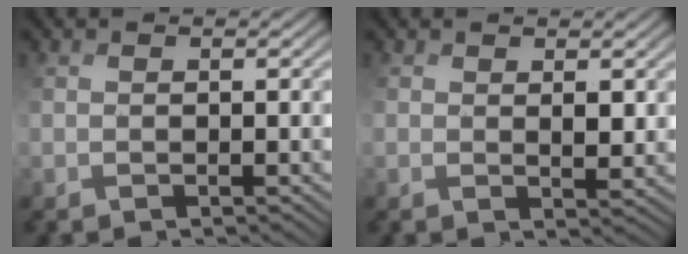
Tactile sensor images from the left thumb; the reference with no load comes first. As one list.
[{"total": 3.0, "force": [1.4, 1.5, 2.2], "torque": [-0.050, 0.000, 0.030]}]